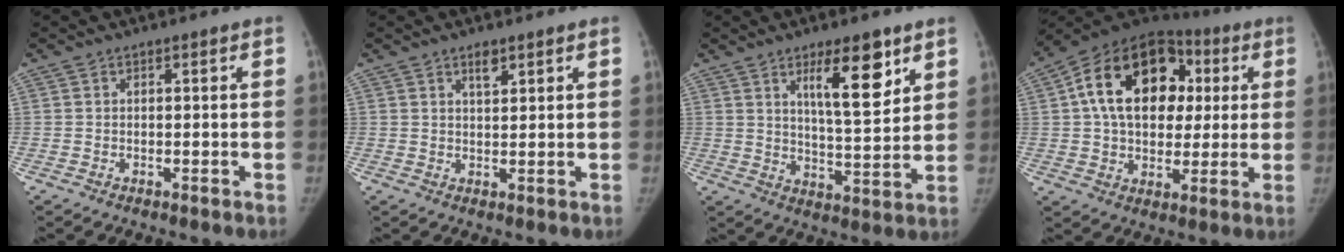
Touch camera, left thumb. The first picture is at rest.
{"total": 2.4, "force": [1.6, 1.0, 1.4], "torque": [-0.016, -0.011, 0.026]}
{"total": 11.8, "force": [6.3, 3.6, 9.3], "torque": [-0.125, -0.045, 0.105]}
{"total": 22.1, "force": [4.4, 15.4, 15.2], "torque": [-0.224, 0.024, 0.064]}